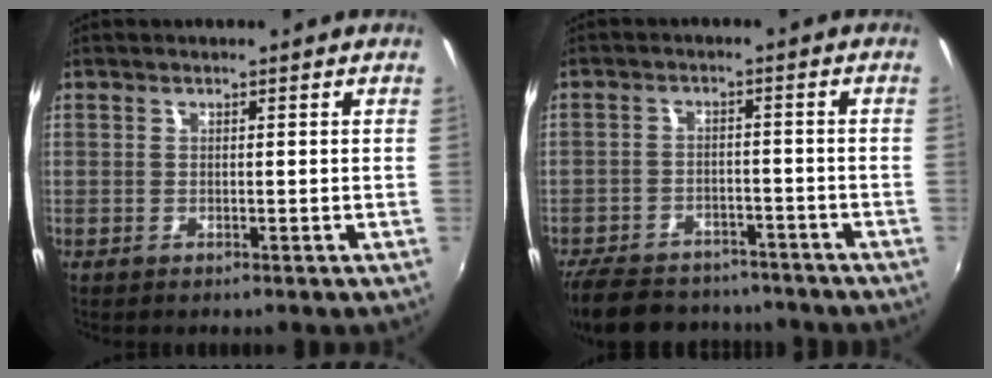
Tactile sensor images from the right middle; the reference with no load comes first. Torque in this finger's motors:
{"motor_torque": [1.08, -1.06, 0.20, 0.21]}